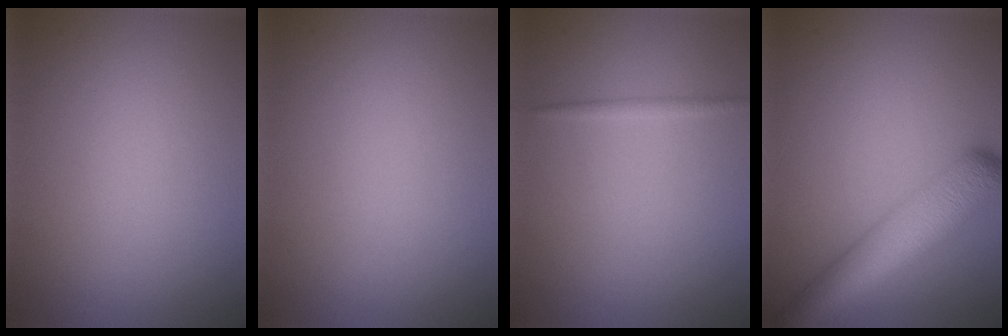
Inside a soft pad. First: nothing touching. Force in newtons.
{"total": 0.0}
{"total": 0.8, "press": 0.8, "slide": 0.1}
{"total": 7.6, "press": 7.6, "slide": 0.3}